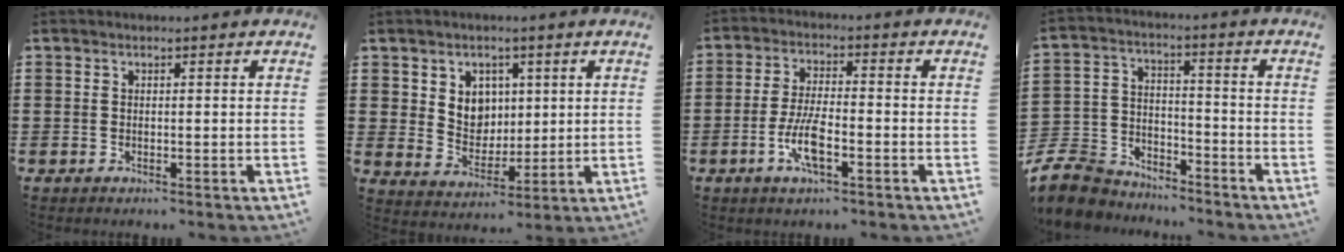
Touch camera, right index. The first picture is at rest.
{"total": 5.6, "force": [2.1, 5.0, 1.6], "torque": [-0.040, 0.005, 0.035]}
{"total": 6.5, "force": [-2.5, 1.8, 5.7], "torque": [-0.129, -0.010, -0.051]}
{"total": 8.6, "force": [-8.1, 2.5, 1.2], "torque": [-0.048, 0.013, -0.165]}